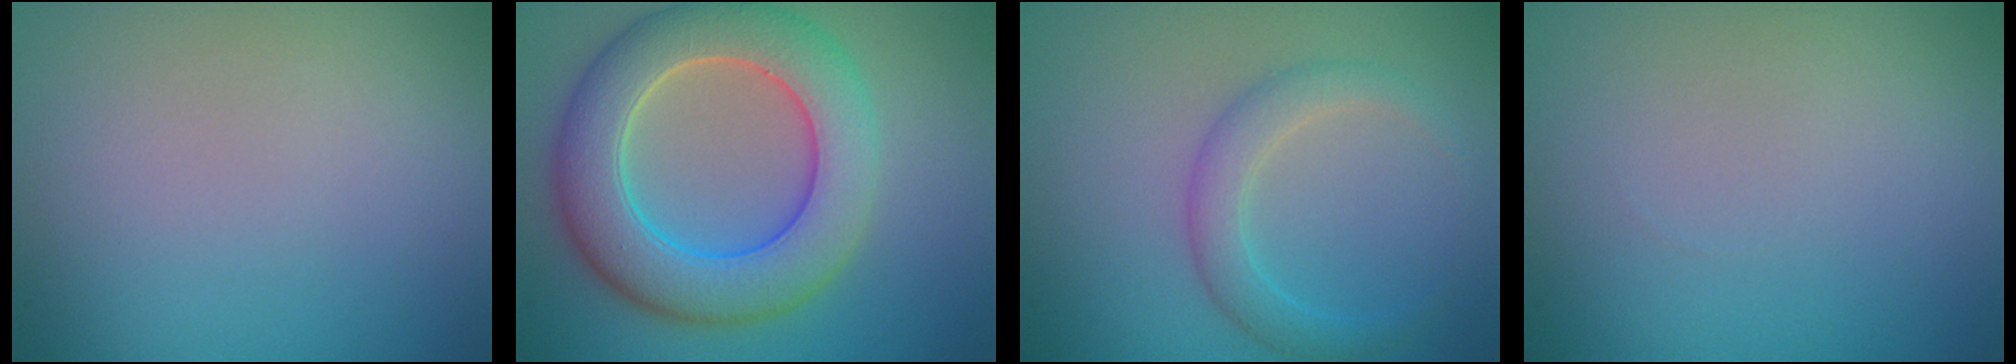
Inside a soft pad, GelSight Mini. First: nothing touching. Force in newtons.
{"total": 9.0, "press": 9.0, "slide": 0.5}
{"total": 2.6, "press": 2.6, "slide": 0.0}
{"total": 0.0}